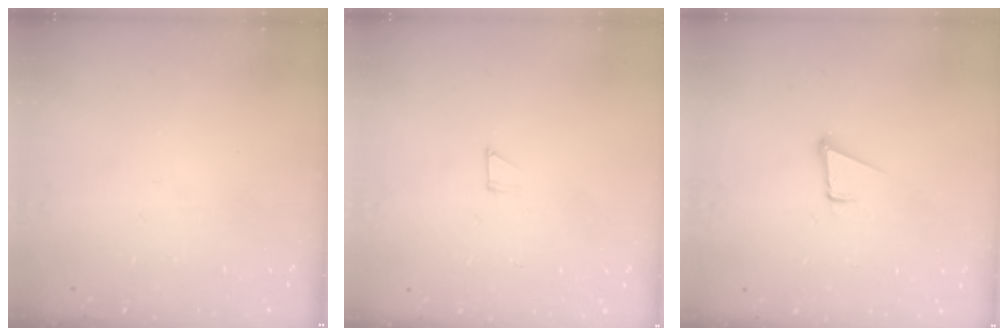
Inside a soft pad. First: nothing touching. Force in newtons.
{"total": 2.1, "press": 2.1, "slide": 0.1}
{"total": 3.6, "press": 2.7, "slide": 2.4}